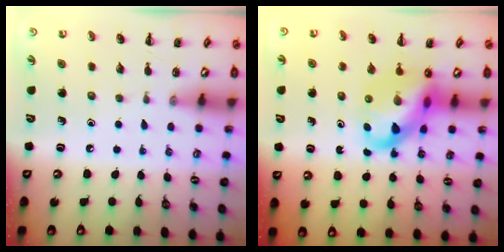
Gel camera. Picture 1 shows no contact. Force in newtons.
{"total": 13.4, "press": 12.9, "slide": 3.6}